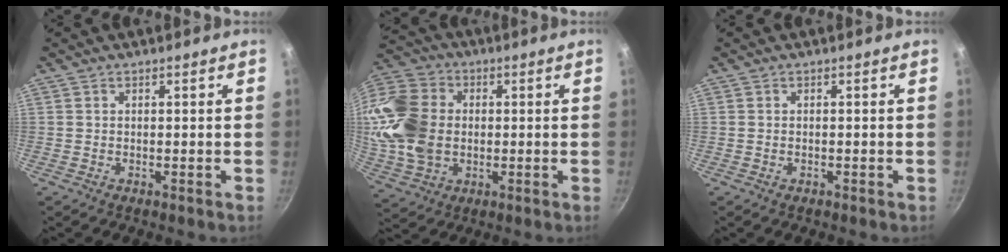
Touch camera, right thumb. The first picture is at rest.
{"total": 18.9, "force": [0.3, 14.6, 11.9], "torque": [-0.231, 0.015, 0.005]}
{"total": 0.0}